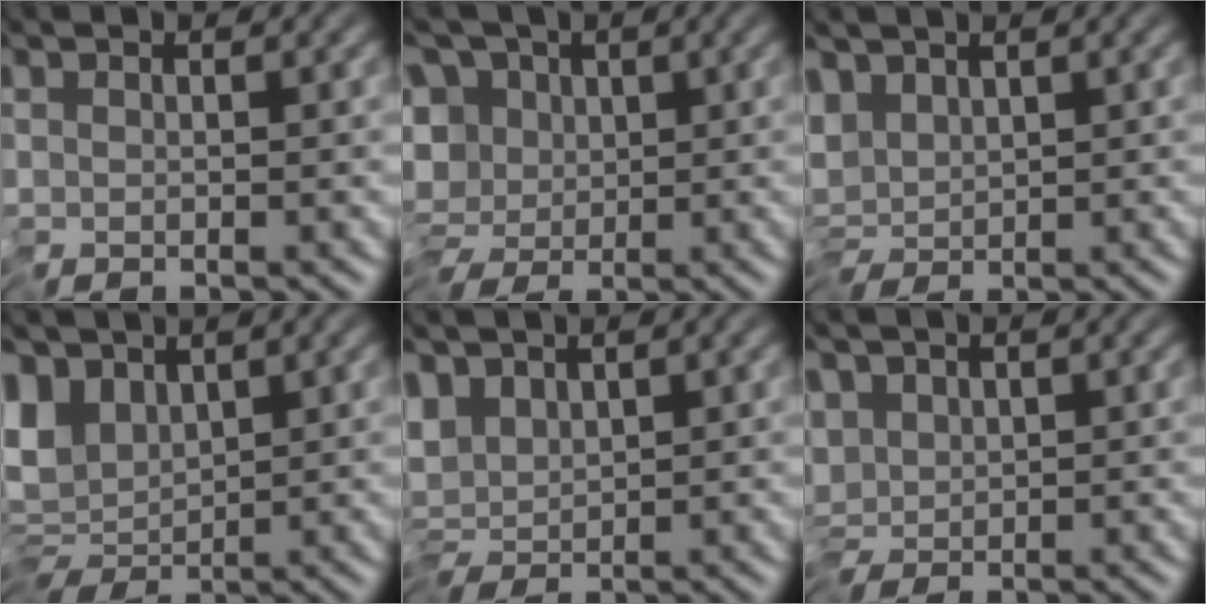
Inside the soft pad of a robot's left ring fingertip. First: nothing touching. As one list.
[{"total": 11.3, "force": [-0.7, 9.4, 6.3], "torque": [-0.097, 0.000, -0.041]}, {"total": 3.2, "force": [0.3, 2.0, 2.5], "torque": [-0.041, 0.002, 0.003]}, {"total": 6.3, "force": [2.1, 3.9, 4.5], "torque": [-0.061, -0.002, 0.040]}, {"total": 4.2, "force": [0.7, 2.5, 3.3], "torque": [-0.048, -0.002, 0.014]}, {"total": 3.4, "force": [0.0, 2.3, 2.5], "torque": [-0.034, 0.009, -0.008]}]